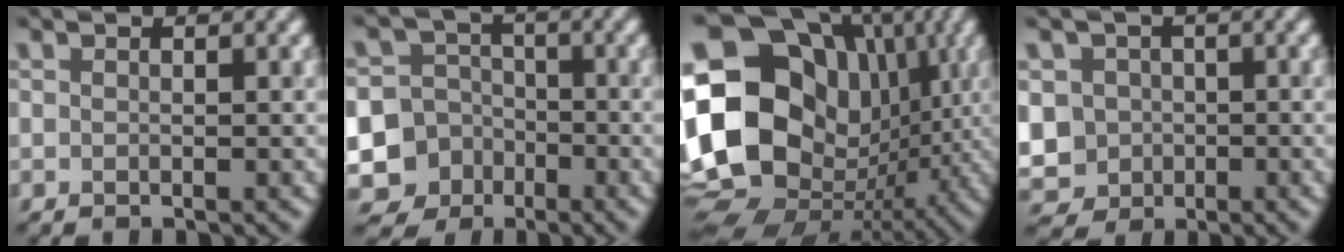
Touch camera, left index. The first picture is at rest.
{"total": 11.4, "force": [-5.1, 10.1, 1.8], "torque": [-0.061, -0.029, -0.097]}
{"total": 22.9, "force": [0.6, 19.8, 11.6], "torque": [-0.236, 0.027, -0.011]}
{"total": 7.1, "force": [-1.4, 6.5, 2.4], "torque": [-0.056, 0.003, -0.051]}